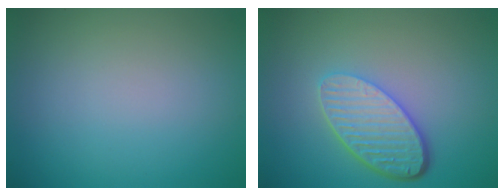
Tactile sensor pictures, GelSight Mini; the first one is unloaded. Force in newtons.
{"total": 5.3, "press": 3.9, "slide": 3.6}